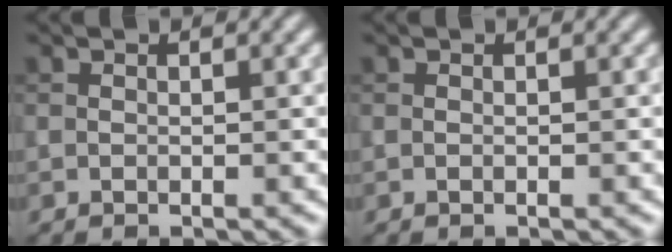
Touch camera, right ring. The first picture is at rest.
{"total": 0.0}